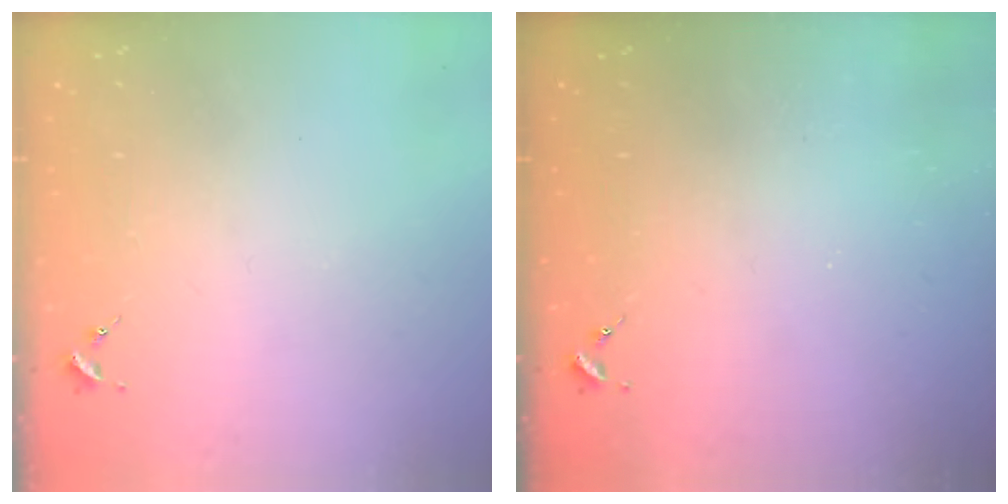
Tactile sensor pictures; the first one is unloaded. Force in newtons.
{"total": 0.0}